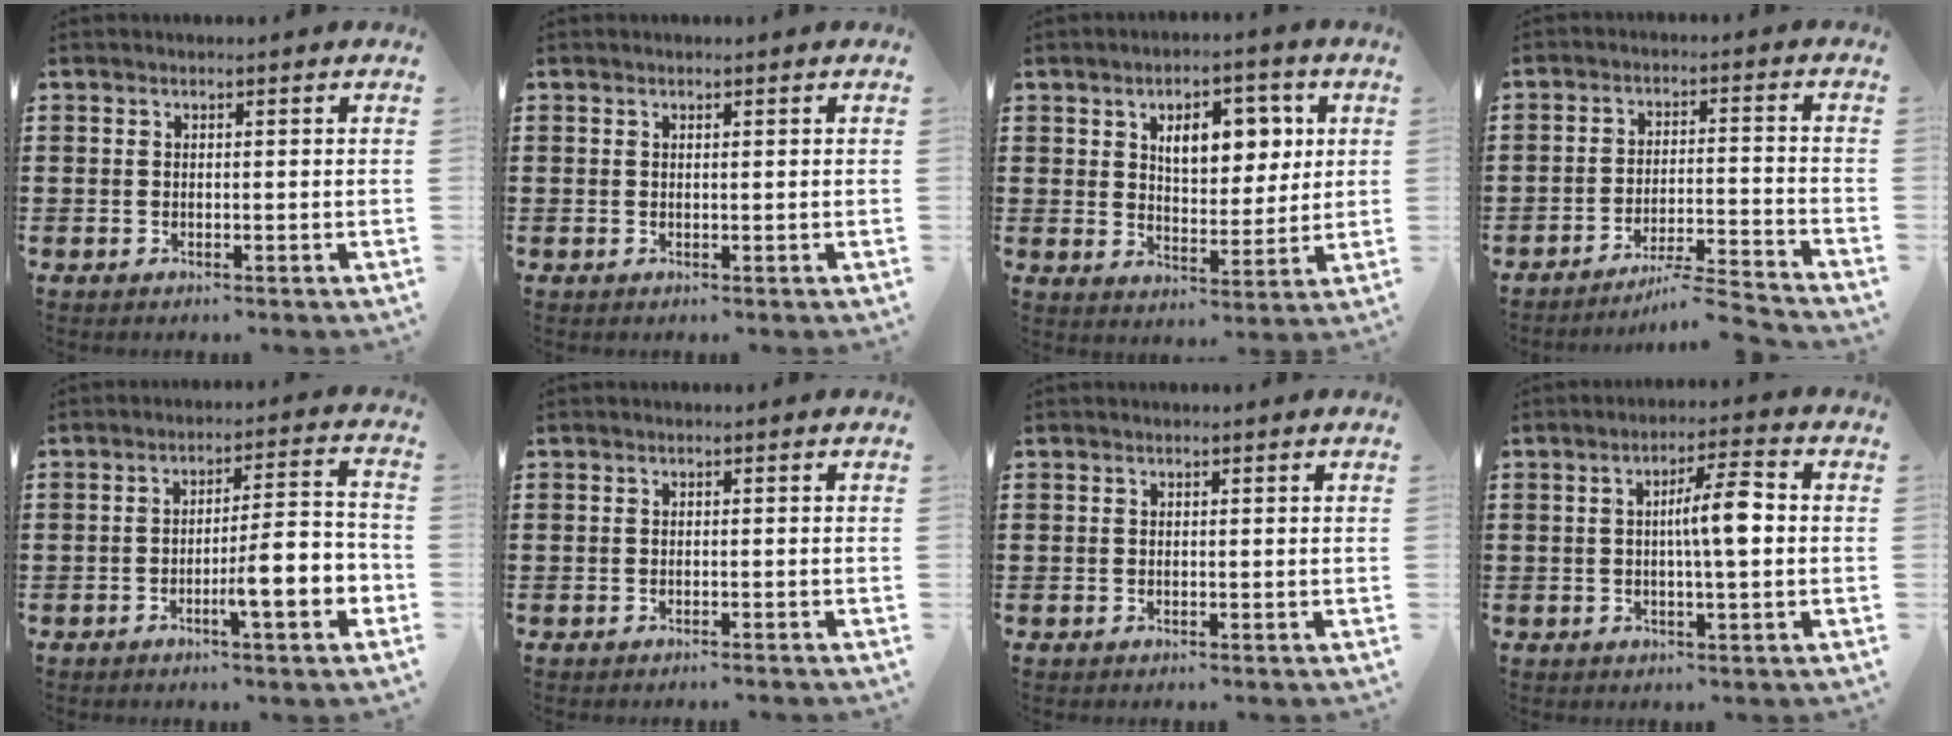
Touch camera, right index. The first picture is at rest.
{"total": 0.0}
{"total": 7.5, "force": [2.9, 4.4, 5.4], "torque": [-0.089, 0.004, 0.043]}
{"total": 5.4, "force": [-4.9, -0.2, 2.2], "torque": [-0.046, -0.012, -0.098]}
{"total": 8.0, "force": [-3.3, 1.0, 7.3], "torque": [-0.109, -0.004, -0.056]}
{"total": 0.6, "force": [-0.5, -0.1, 0.2], "torque": [-0.005, -0.001, -0.011]}
{"total": 0.0}
{"total": 6.3, "force": [0.1, 0.9, 6.3], "torque": [-0.114, 0.005, -0.003]}